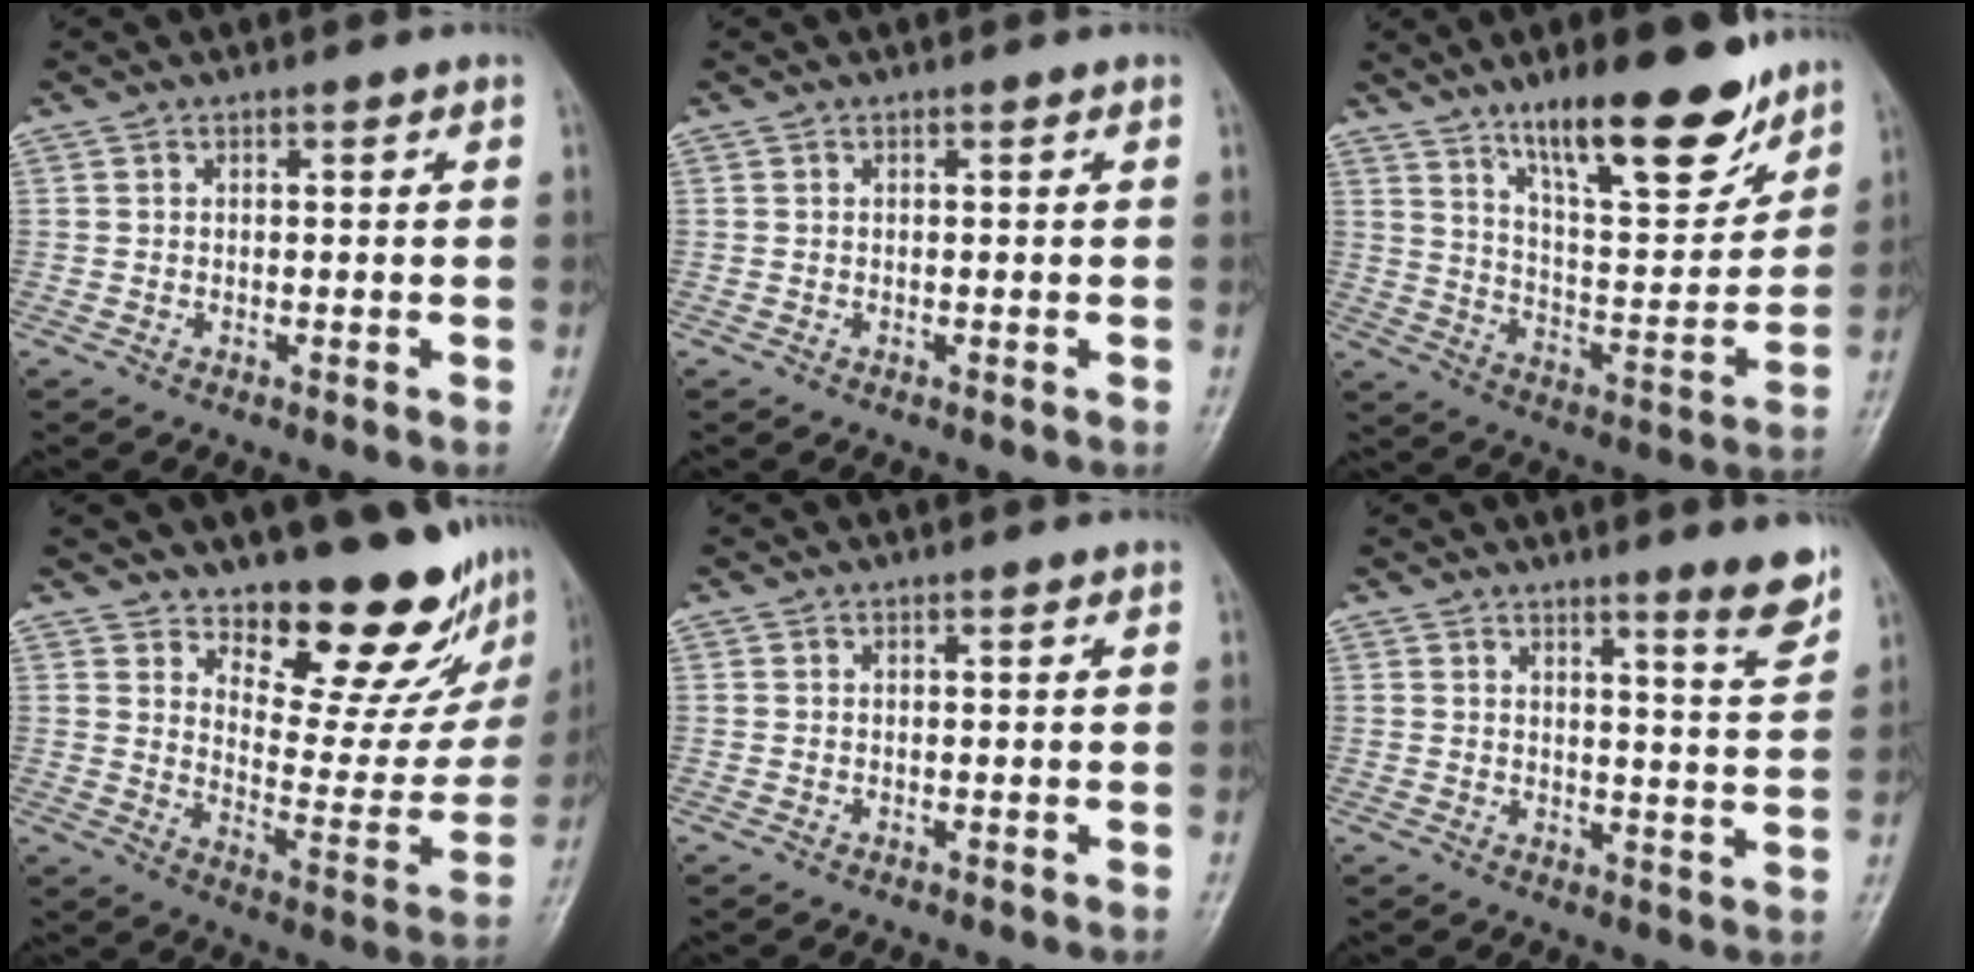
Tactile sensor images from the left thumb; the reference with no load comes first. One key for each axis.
{"total": 0.0}
{"total": 18.5, "fx": 12.8, "fy": 5.4, "fz": 12.3, "tx": -0.150, "ty": -0.082, "tz": 0.214}
{"total": 18.3, "fx": 14.9, "fy": 6.7, "fz": 8.3, "tx": -0.046, "ty": -0.132, "tz": 0.199}
{"total": 0.0}
{"total": 6.4, "fx": 4.6, "fy": 0.1, "fz": 4.4, "tx": -0.049, "ty": -0.041, "tz": 0.064}